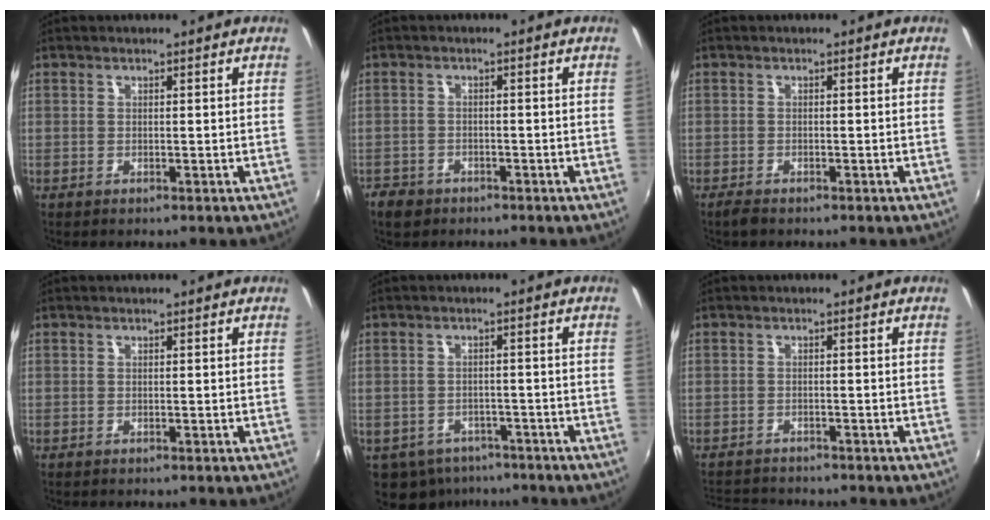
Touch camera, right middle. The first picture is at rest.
{"total": 4.0, "force": [-2.8, 2.6, 1.1], "torque": [-0.039, -0.003, -0.050]}
{"total": 1.8, "force": [-1.5, 0.5, 0.8], "torque": [-0.020, -0.005, -0.029]}
{"total": 0.0}
{"total": 9.7, "force": [-6.2, 6.5, 3.6], "torque": [-0.098, -0.013, -0.081]}
{"total": 6.1, "force": [-5.8, 1.4, 1.4], "torque": [-0.046, -0.007, -0.095]}